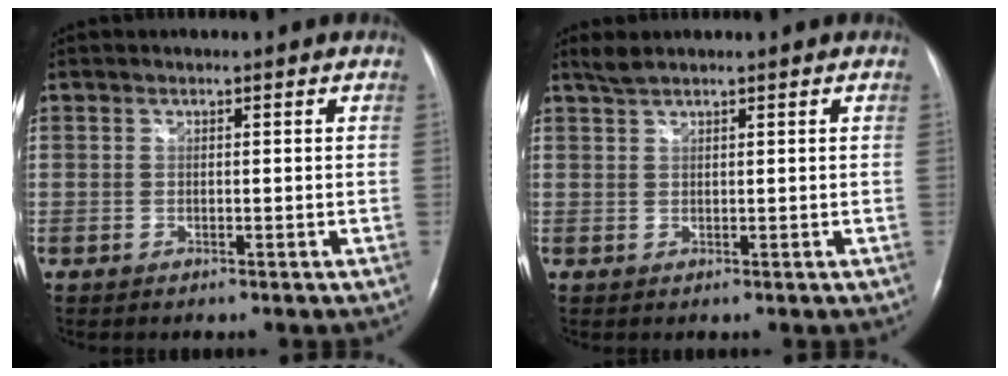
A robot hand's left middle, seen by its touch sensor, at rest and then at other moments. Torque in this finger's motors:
{"motor_torque": [0.17, -0.04, -0.07, 0.00]}